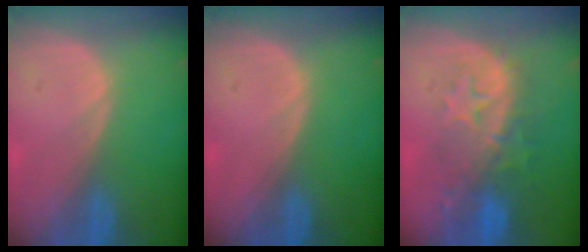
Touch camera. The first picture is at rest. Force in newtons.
{"total": 0.0}
{"total": 9.4, "press": 8.7, "slide": 3.7}